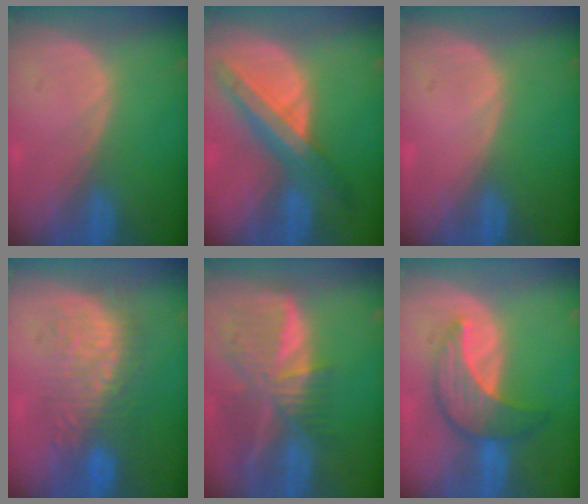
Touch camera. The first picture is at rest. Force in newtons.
{"total": 8.1, "press": 7.2, "slide": 3.7}
{"total": 0.0}
{"total": 8.7, "press": 8.6, "slide": 1.2}
{"total": 9.5, "press": 8.3, "slide": 4.6}
{"total": 7.1, "press": 7.1, "slide": 0.1}